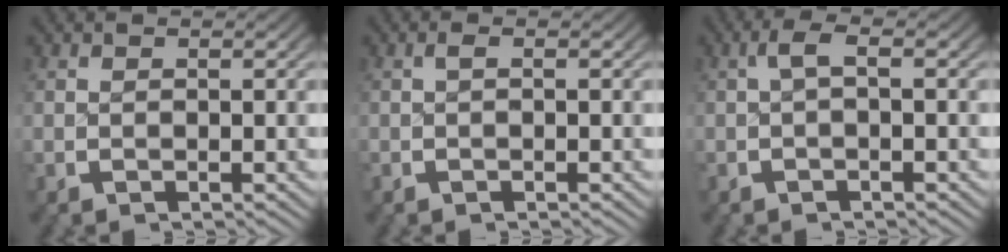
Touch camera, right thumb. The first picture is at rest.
{"total": 0.7, "force": [-0.4, 0.2, 0.5], "torque": [-0.016, 0.000, -0.006]}
{"total": 1.9, "force": [-0.3, 0.7, 1.7], "torque": [-0.039, 0.006, -0.007]}